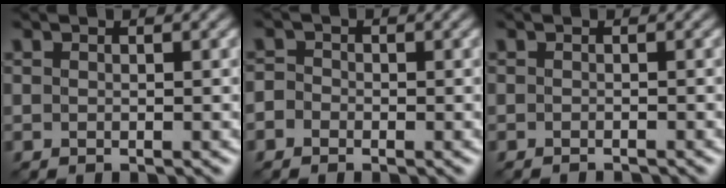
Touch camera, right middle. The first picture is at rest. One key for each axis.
{"total": 1.4, "fx": -0.6, "fy": 1.2, "fz": 0.5, "tx": 0.001, "ty": 0.009, "tz": -0.017}
{"total": 1.0, "fx": -1.0, "fy": -0.2, "fz": 0.1, "tx": 0.000, "ty": -0.004, "tz": -0.014}